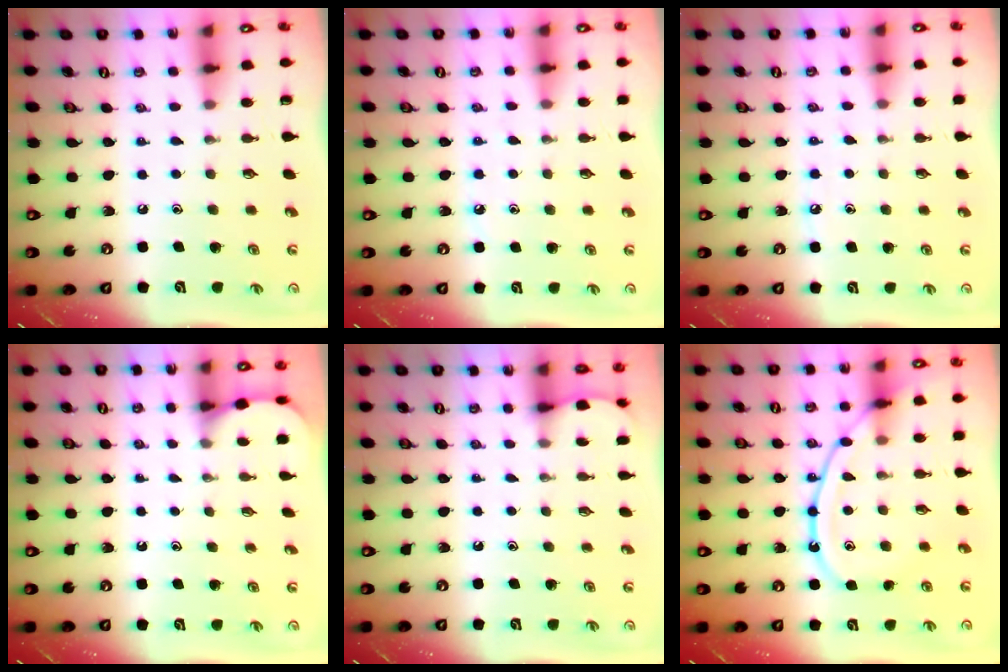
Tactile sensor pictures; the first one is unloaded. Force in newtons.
{"total": 5.0, "press": 4.9, "slide": 0.8}
{"total": 5.9, "press": 5.8, "slide": 0.7}
{"total": 1.8, "press": 1.8, "slide": 0.1}
{"total": 2.4, "press": 2.4, "slide": 0.2}
{"total": 12.6, "press": 12.5, "slide": 1.4}